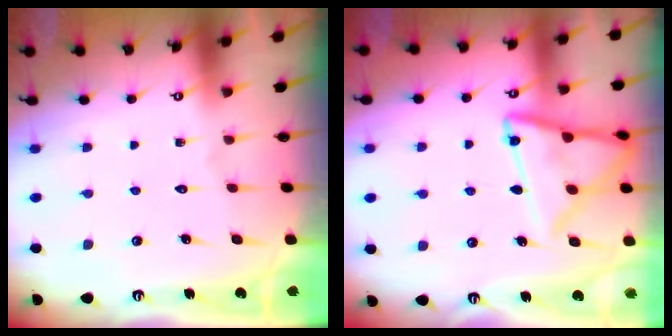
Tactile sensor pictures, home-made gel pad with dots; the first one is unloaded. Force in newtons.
{"total": 14.6, "press": 14.5, "slide": 1.3}